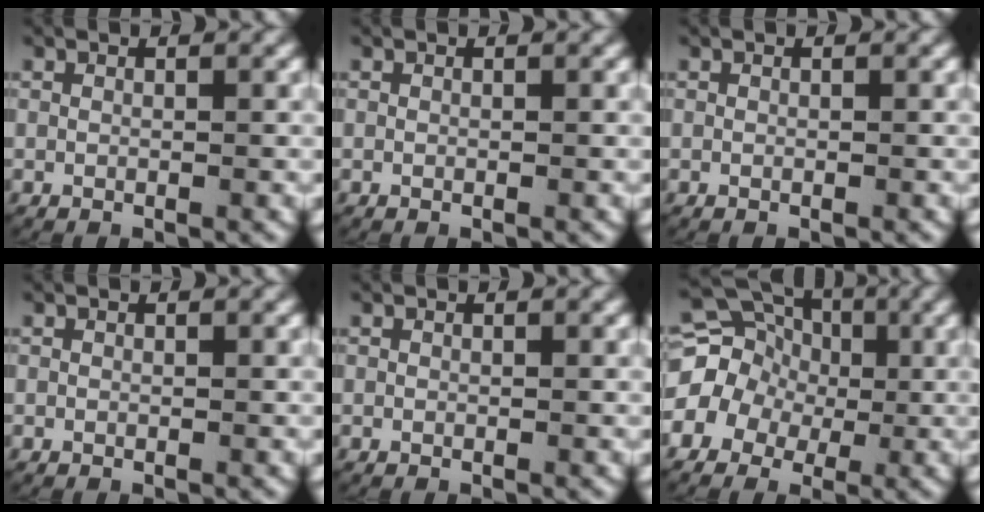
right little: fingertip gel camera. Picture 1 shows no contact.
{"total": 0.0}
{"total": 0.0}
{"total": 0.0}
{"total": 0.0}
{"total": 13.5, "force": [1.8, 12.1, 5.7], "torque": [-0.144, -0.019, 0.018]}